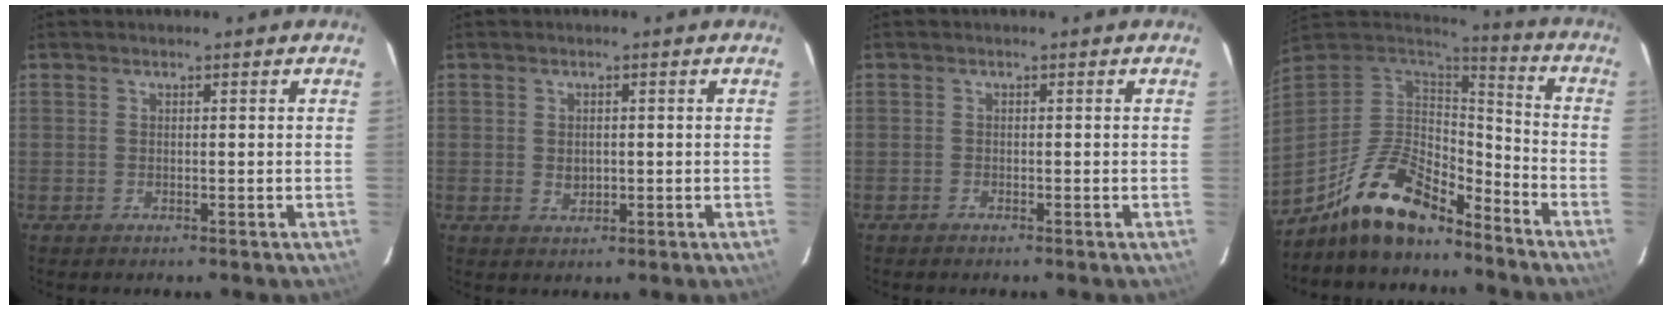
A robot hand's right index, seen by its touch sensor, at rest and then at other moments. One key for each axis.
{"total": 2.2, "fx": -0.2, "fy": 1.8, "fz": 1.3, "tx": -0.020, "ty": 0.002, "tz": 0.000}
{"total": 0.6, "fx": -0.5, "fy": 0.2, "fz": 0.1, "tx": -0.004, "ty": 0.001, "tz": -0.012}
{"total": 16.8, "fx": -12.7, "fy": 5.9, "fz": 9.3, "tx": -0.199, "ty": 0.000, "tz": -0.233}